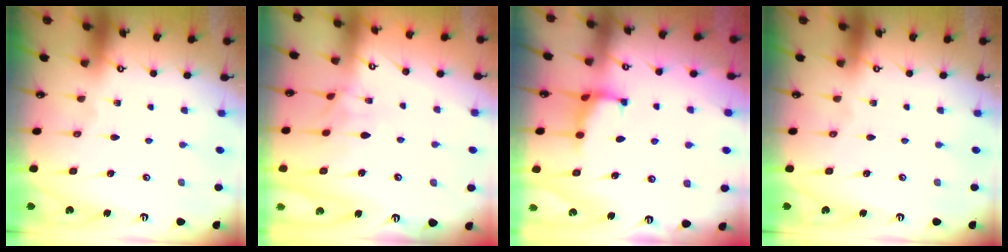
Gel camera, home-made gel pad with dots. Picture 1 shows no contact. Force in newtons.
{"total": 1.0, "press": 0.4, "slide": 0.9}
{"total": 2.2, "press": 2.2, "slide": 0.5}
{"total": 0.0}